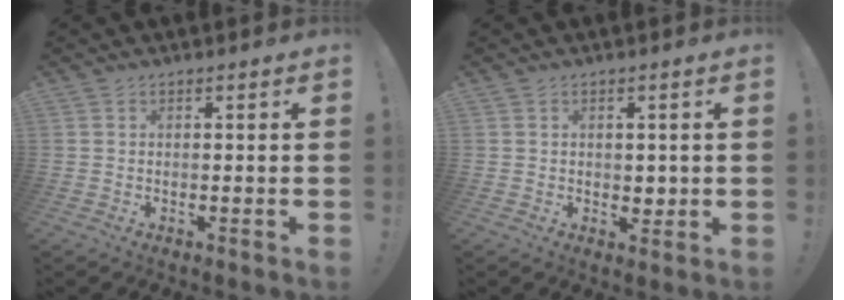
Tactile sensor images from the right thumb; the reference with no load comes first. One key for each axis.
{"total": 1.5, "fx": 0.1, "fy": 1.3, "fz": 0.8, "tx": 0.001, "ty": -0.002, "tz": -0.002}